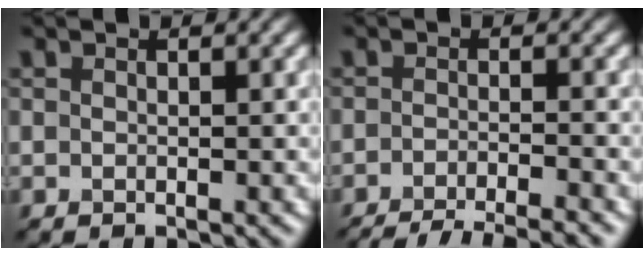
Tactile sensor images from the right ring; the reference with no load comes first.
{"total": 7.7, "force": [-6.6, 1.6, 3.6], "torque": [-0.052, -0.017, -0.096]}